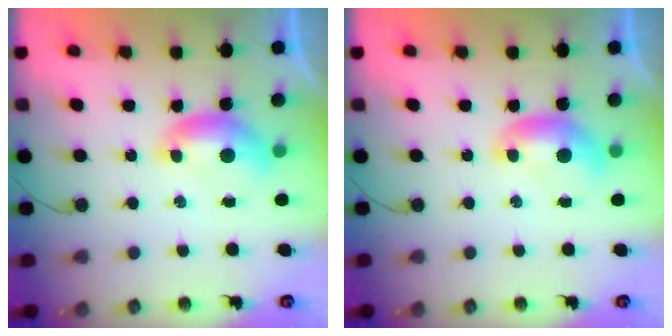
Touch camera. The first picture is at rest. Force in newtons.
{"total": 0.0}